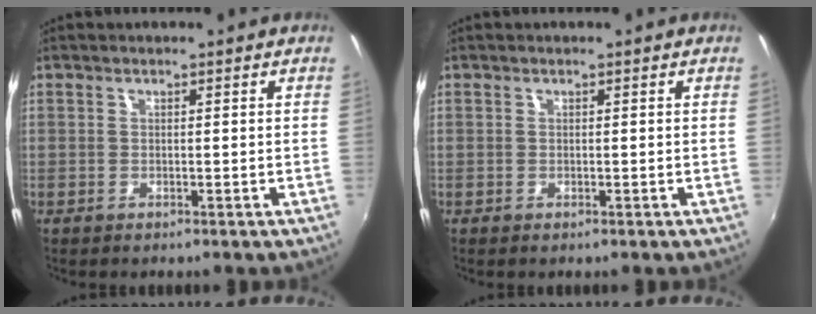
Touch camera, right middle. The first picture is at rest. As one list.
[{"total": 0.0}]